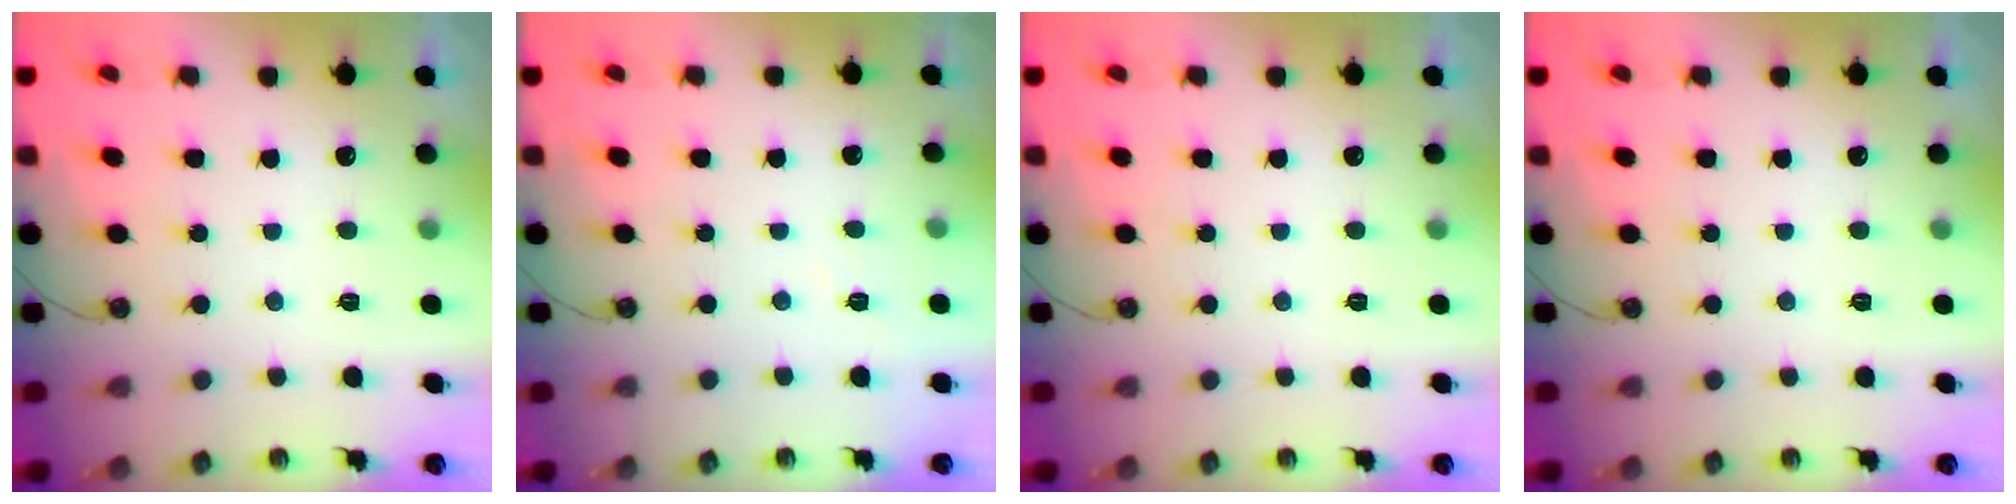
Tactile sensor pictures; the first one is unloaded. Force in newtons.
{"total": 3.0, "press": 3.0, "slide": 0.3}
{"total": 0.0}
{"total": 0.0}